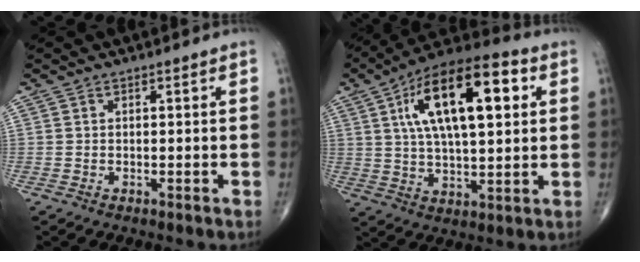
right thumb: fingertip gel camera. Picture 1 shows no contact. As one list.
[{"total": 20.5, "force": [6.0, 8.5, 17.7], "torque": [-0.282, 0.011, 0.091]}]